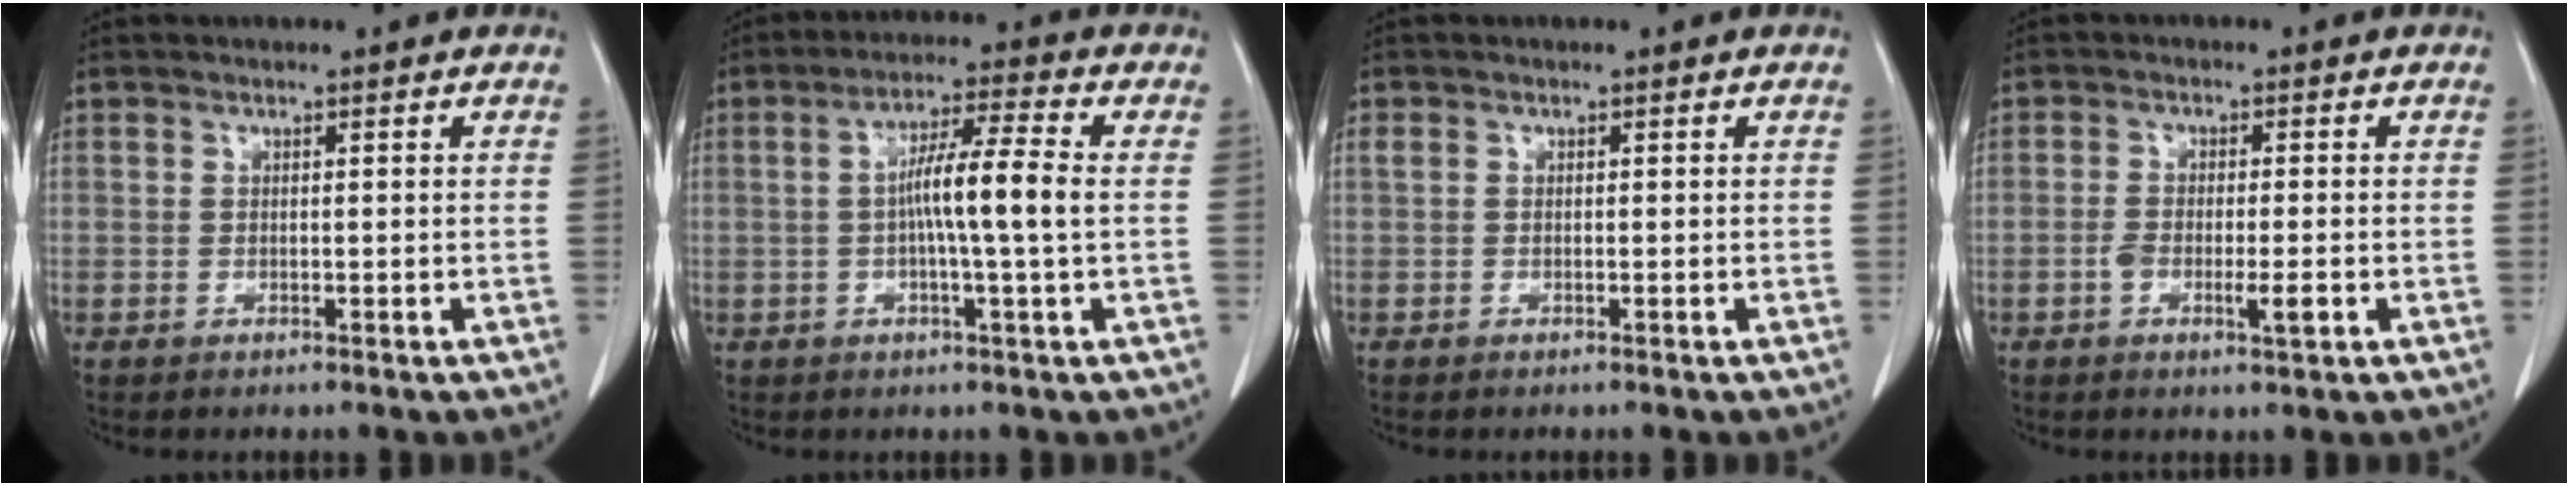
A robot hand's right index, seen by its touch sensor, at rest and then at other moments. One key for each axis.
{"total": 8.5, "fx": 0.1, "fy": -0.4, "fz": 8.5, "tx": -0.152, "ty": 0.007, "tz": -0.005}
{"total": 0.7, "fx": 0.2, "fy": 0.6, "fz": 0.4, "tx": -0.009, "ty": 0.013, "tz": 0.004}
{"total": 4.2, "fx": -1.4, "fy": 1.1, "fz": 3.8, "tx": -0.065, "ty": -0.002, "tz": -0.020}